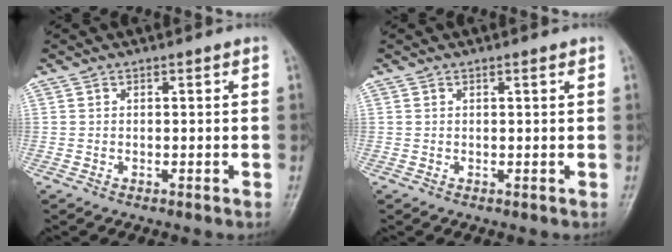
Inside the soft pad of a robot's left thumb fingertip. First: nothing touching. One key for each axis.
{"total": 0.8, "fx": 0.5, "fy": 0.1, "fz": 0.5, "tx": -0.008, "ty": -0.001, "tz": 0.006}